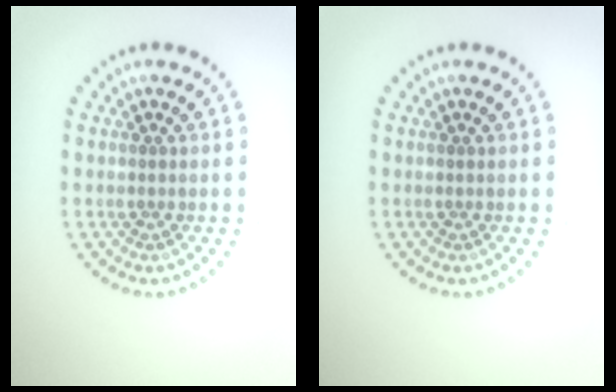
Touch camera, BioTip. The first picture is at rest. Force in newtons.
{"total": 0.0}